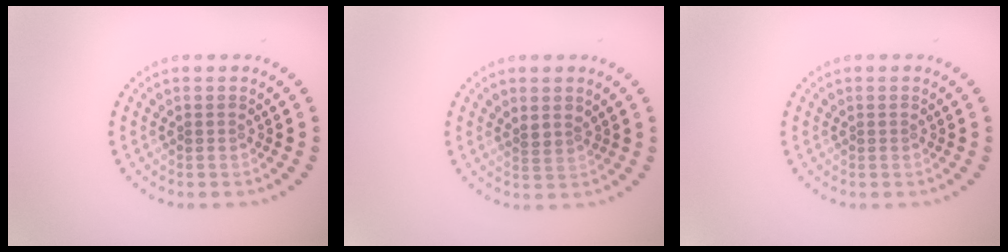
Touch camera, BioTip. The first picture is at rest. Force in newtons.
{"total": 1.1, "press": 0.7, "slide": 0.8}
{"total": 0.0}